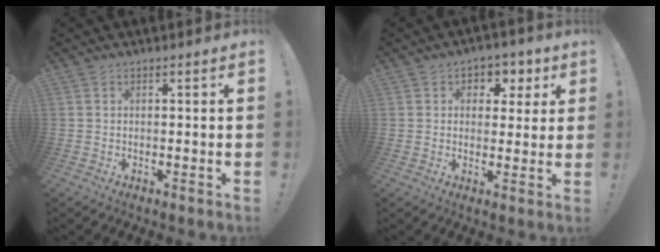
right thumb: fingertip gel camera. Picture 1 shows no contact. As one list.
[{"total": 5.1, "force": [1.5, 4.6, 1.4], "torque": [-0.005, -0.010, 0.027]}]